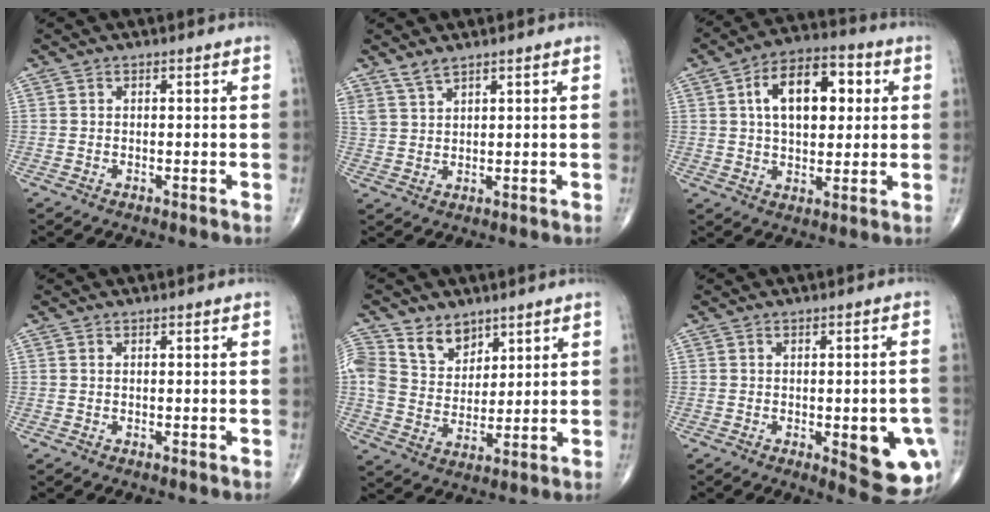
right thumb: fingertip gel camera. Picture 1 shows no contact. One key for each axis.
{"total": 3.1, "fx": 2.7, "fy": 0.8, "fz": 1.3, "tx": -0.026, "ty": -0.011, "tz": 0.058}
{"total": 14.4, "fx": 3.4, "fy": 8.2, "fz": 11.3, "tx": -0.152, "ty": 0.013, "tz": 0.048}
{"total": 0.0}
{"total": 10.2, "fx": 5.9, "fy": 7.3, "fz": 3.9, "tx": -0.049, "ty": -0.027, "tz": 0.119}
{"total": 11.7, "fx": -3.0, "fy": 4.1, "fz": 10.5, "tx": -0.105, "ty": -0.008, "tz": -0.024}